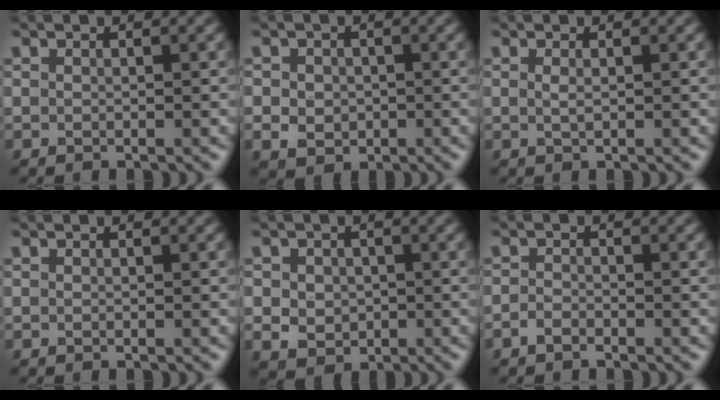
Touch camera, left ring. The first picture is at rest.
{"total": 3.3, "force": [-0.3, 2.9, 1.5], "torque": [-0.021, -0.004, -0.006]}
{"total": 0.7, "force": [0.1, 0.1, 0.6], "torque": [-0.014, 0.001, 0.002]}
{"total": 0.0}
{"total": 3.6, "force": [0.0, 3.1, 1.8], "torque": [-0.030, 0.002, -0.005]}
{"total": 1.1, "force": [-0.8, 0.5, 0.6], "torque": [-0.011, 0.001, -0.018]}